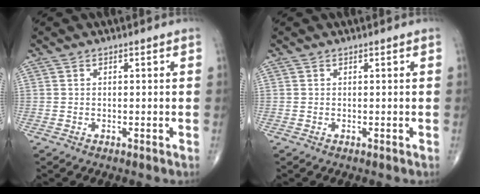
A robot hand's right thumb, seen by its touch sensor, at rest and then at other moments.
{"total": 0.0}